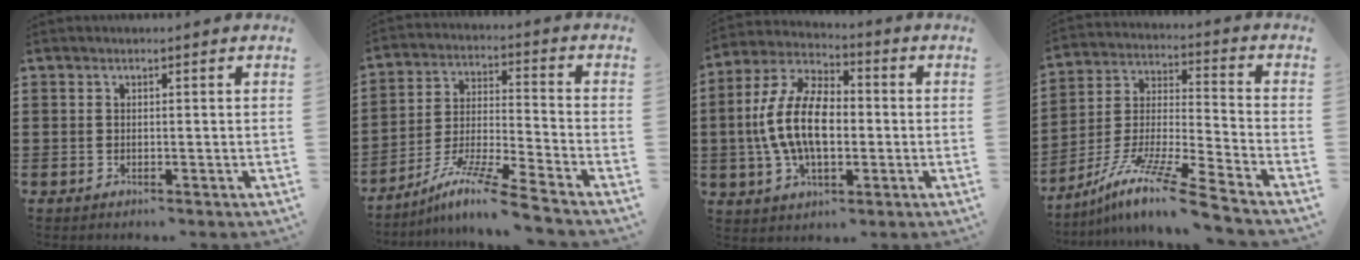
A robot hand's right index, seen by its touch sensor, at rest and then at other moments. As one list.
[{"total": 9.7, "force": [-7.9, 0.1, 5.7], "torque": [-0.118, -0.003, -0.159]}, {"total": 11.9, "force": [-0.9, 6.6, 9.9], "torque": [-0.231, 0.001, -0.022]}, {"total": 11.5, "force": [-9.1, 0.0, 7.0], "torque": [-0.133, 0.003, -0.181]}]